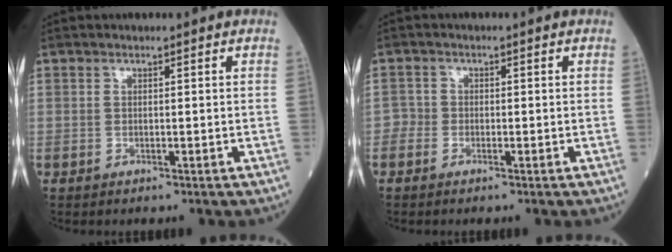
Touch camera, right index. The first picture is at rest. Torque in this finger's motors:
{"motor_torque": [0.35, -0.35, 0.16, 0.06]}